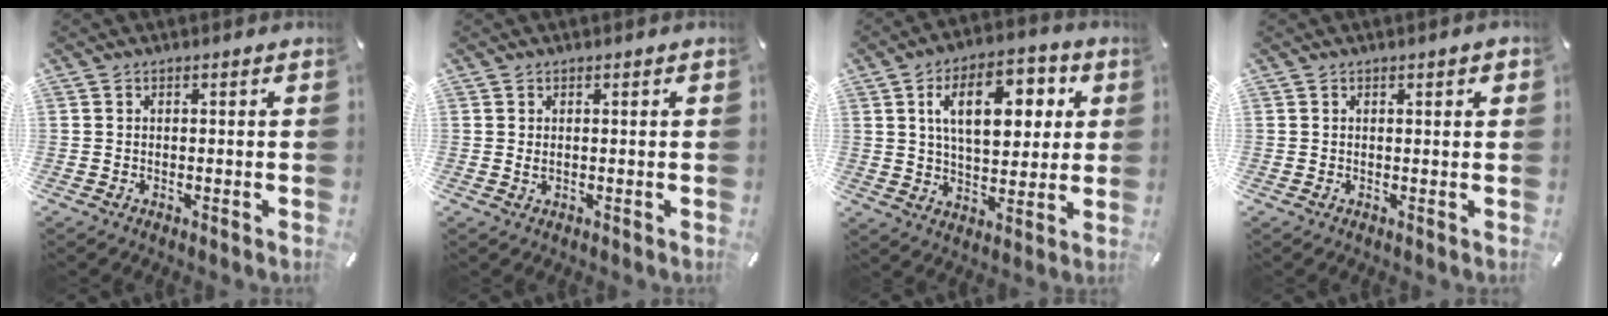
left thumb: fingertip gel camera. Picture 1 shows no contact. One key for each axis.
{"total": 0.8, "fx": 0.2, "fy": 0.5, "fz": 0.6, "tx": -0.014, "ty": 0.003, "tz": 0.002}
{"total": 15.4, "fx": 5.0, "fy": 8.9, "fz": 11.5, "tx": -0.178, "ty": 0.003, "tz": 0.083}
{"total": 0.9, "fx": 0.4, "fy": 0.1, "fz": 0.8, "tx": -0.015, "ty": 0.000, "tz": 0.007}